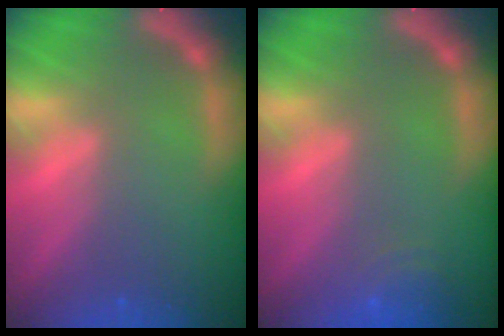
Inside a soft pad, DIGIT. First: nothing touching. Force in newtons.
{"total": 3.5}